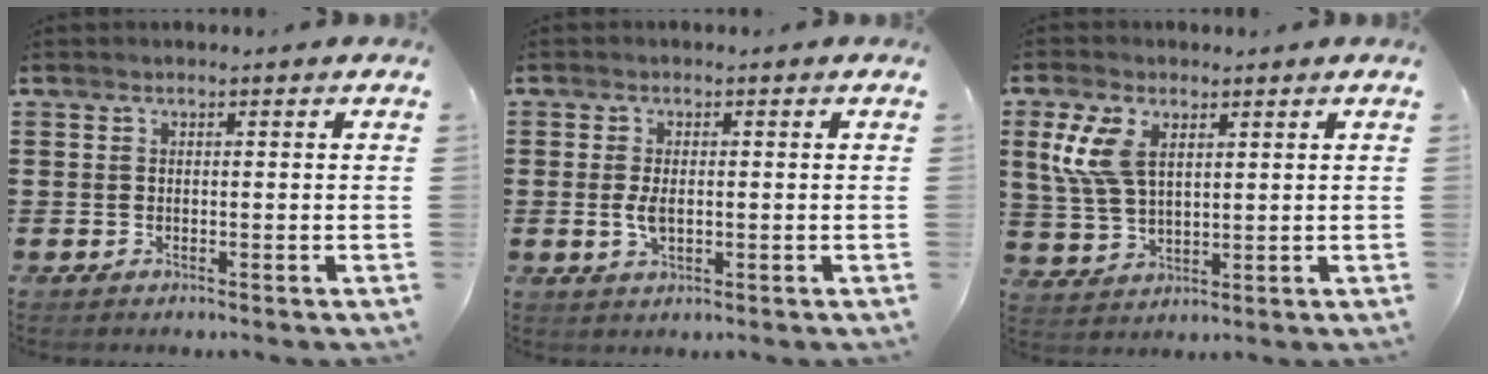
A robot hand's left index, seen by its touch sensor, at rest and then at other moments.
{"total": 3.1, "force": [-0.2, 1.5, 2.7], "torque": [-0.060, 0.000, -0.005]}
{"total": 7.7, "force": [3.1, 4.1, 5.8], "torque": [-0.145, 0.003, 0.051]}